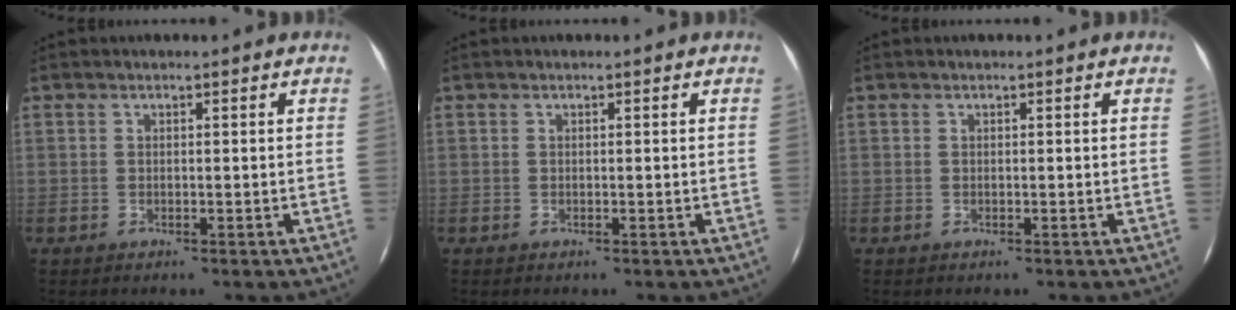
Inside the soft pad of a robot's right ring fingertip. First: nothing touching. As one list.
[{"total": 0.0}, {"total": 0.0}]